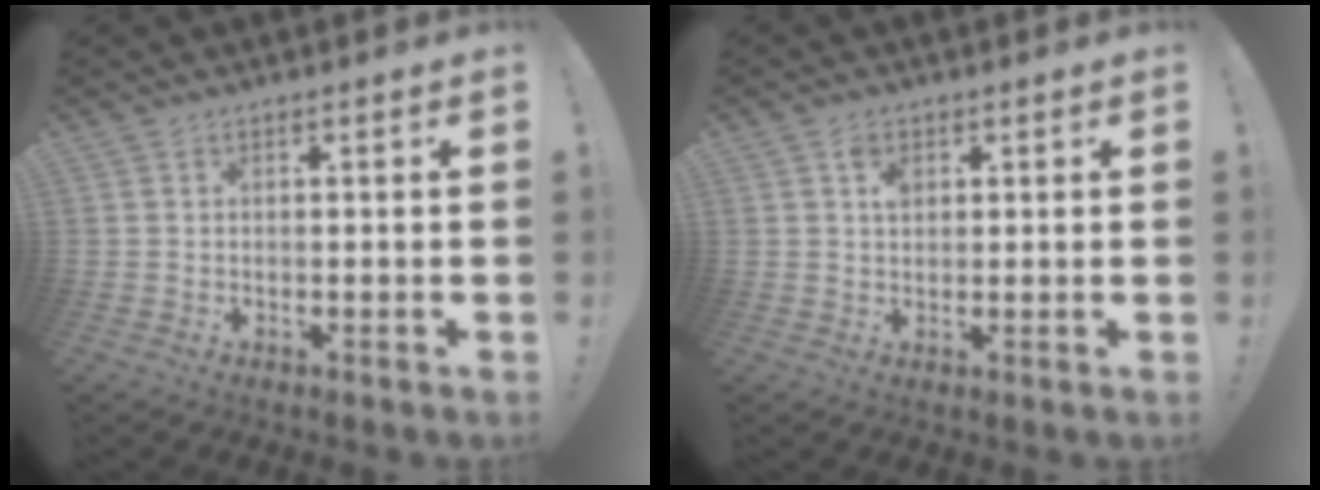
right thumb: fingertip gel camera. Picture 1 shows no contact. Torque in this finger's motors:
{"motor_torque": [0.37, 0.73, 0.20, 0.01, 0.01]}